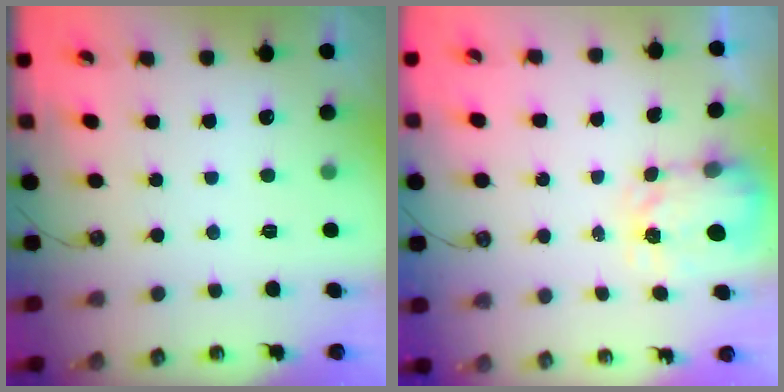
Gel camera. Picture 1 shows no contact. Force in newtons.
{"total": 3.5, "press": 3.5, "slide": 0.4}